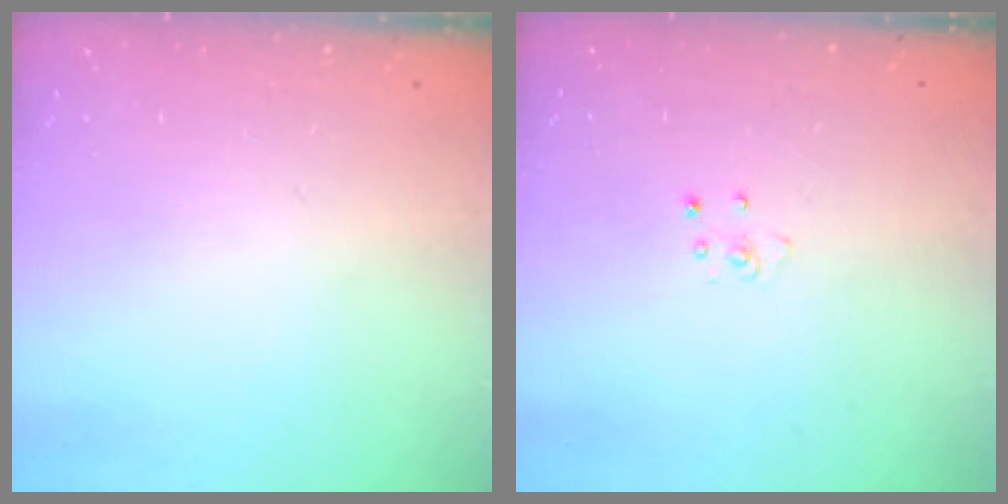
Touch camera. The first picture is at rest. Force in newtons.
{"total": 2.5, "press": 2.5, "slide": 0.3}